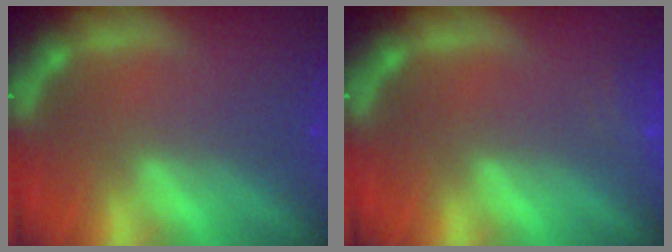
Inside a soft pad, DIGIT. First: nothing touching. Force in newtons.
{"total": 1.9}